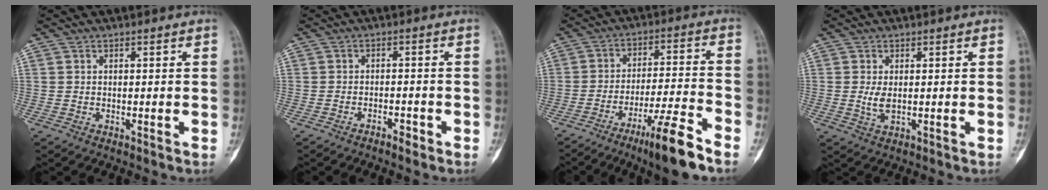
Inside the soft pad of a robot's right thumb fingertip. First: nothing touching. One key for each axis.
{"total": 1.9, "fx": -1.5, "fy": 0.6, "fz": 0.9, "tx": -0.021, "ty": 0.013, "tz": -0.026}
{"total": 12.2, "fx": -8.1, "fy": 0.9, "fz": 9.0, "tx": -0.161, "ty": 0.046, "tz": -0.138}
{"total": 2.8, "fx": 0.0, "fy": 1.3, "fz": 2.4, "tx": -0.052, "ty": -0.007, "tz": 0.001}